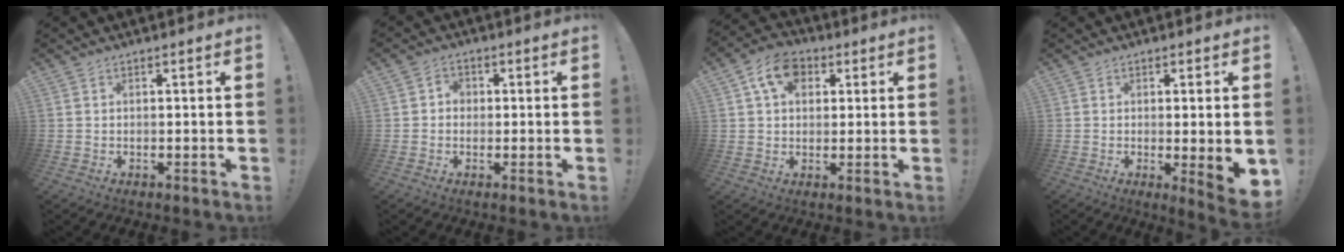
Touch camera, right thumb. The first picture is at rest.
{"total": 3.2, "force": [-0.7, 2.8, 1.2], "torque": [-0.019, 0.009, -0.012]}
{"total": 10.5, "force": [4.1, 7.5, 6.0], "torque": [-0.100, 0.002, 0.078]}
{"total": 6.4, "force": [-0.2, 0.5, 6.4], "torque": [-0.085, -0.011, 0.002]}